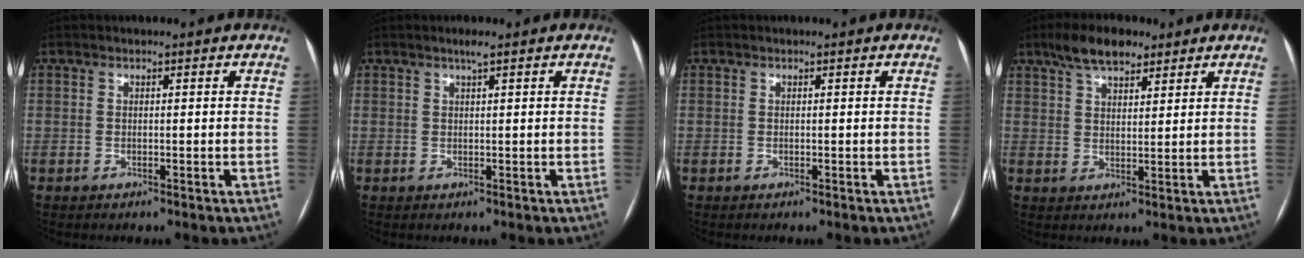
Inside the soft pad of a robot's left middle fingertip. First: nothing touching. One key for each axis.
{"total": 1.2, "fx": 0.8, "fy": -0.1, "fz": 0.9, "tx": -0.017, "ty": 0.003, "tz": 0.016}
{"total": 0.0}
{"total": 7.2, "fx": 5.2, "fy": 2.7, "fz": 4.2, "tx": -0.077, "ty": 0.017, "tz": 0.092}